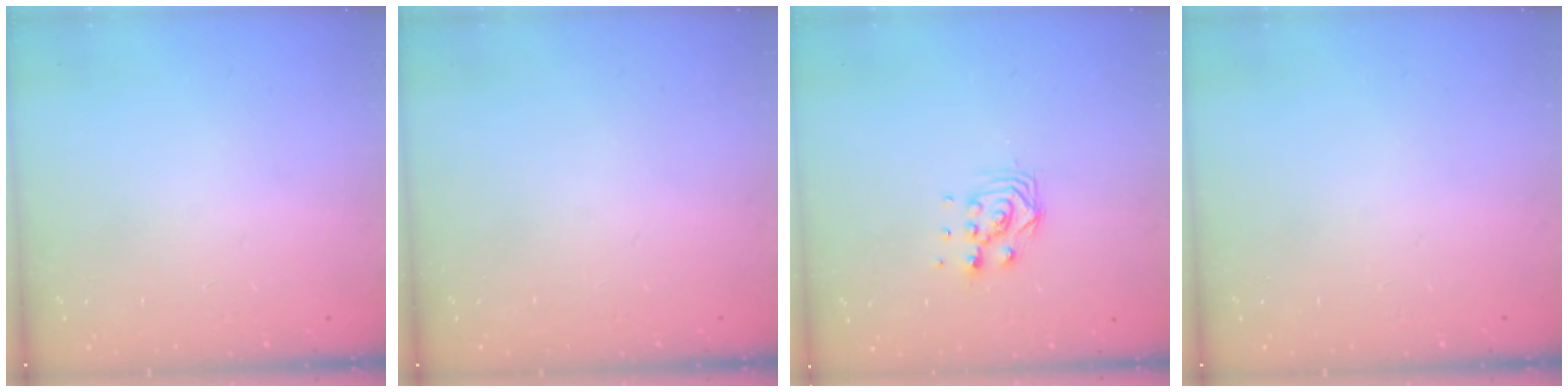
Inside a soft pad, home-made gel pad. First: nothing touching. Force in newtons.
{"total": 0.0}
{"total": 6.6, "press": 6.6, "slide": 0.5}
{"total": 0.0}